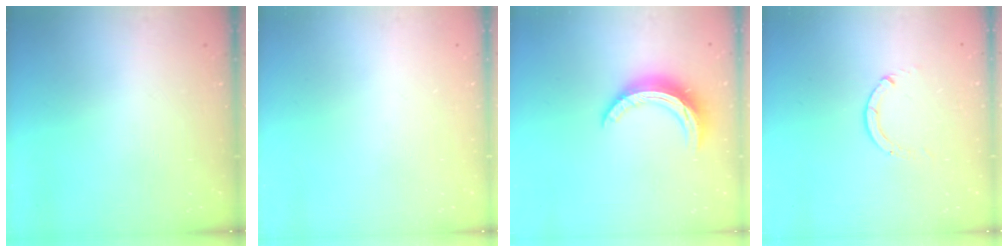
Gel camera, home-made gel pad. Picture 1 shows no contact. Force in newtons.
{"total": 0.0}
{"total": 10.8, "press": 10.8, "slide": 0.5}
{"total": 0.0}